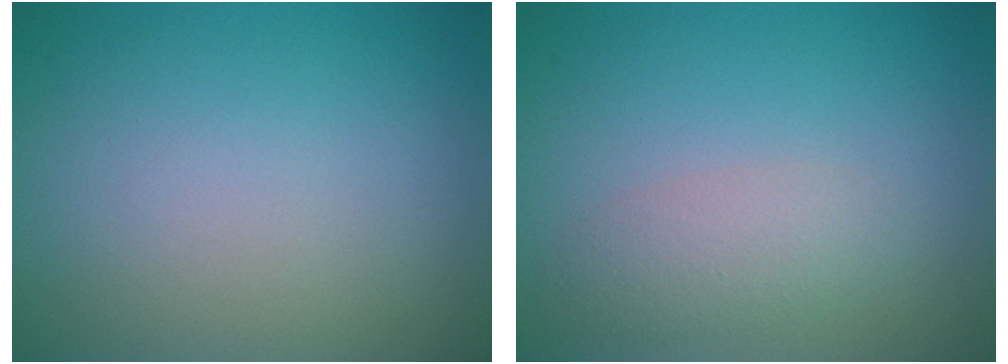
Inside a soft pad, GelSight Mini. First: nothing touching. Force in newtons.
{"total": 2.5, "press": 2.5, "slide": 0.2}